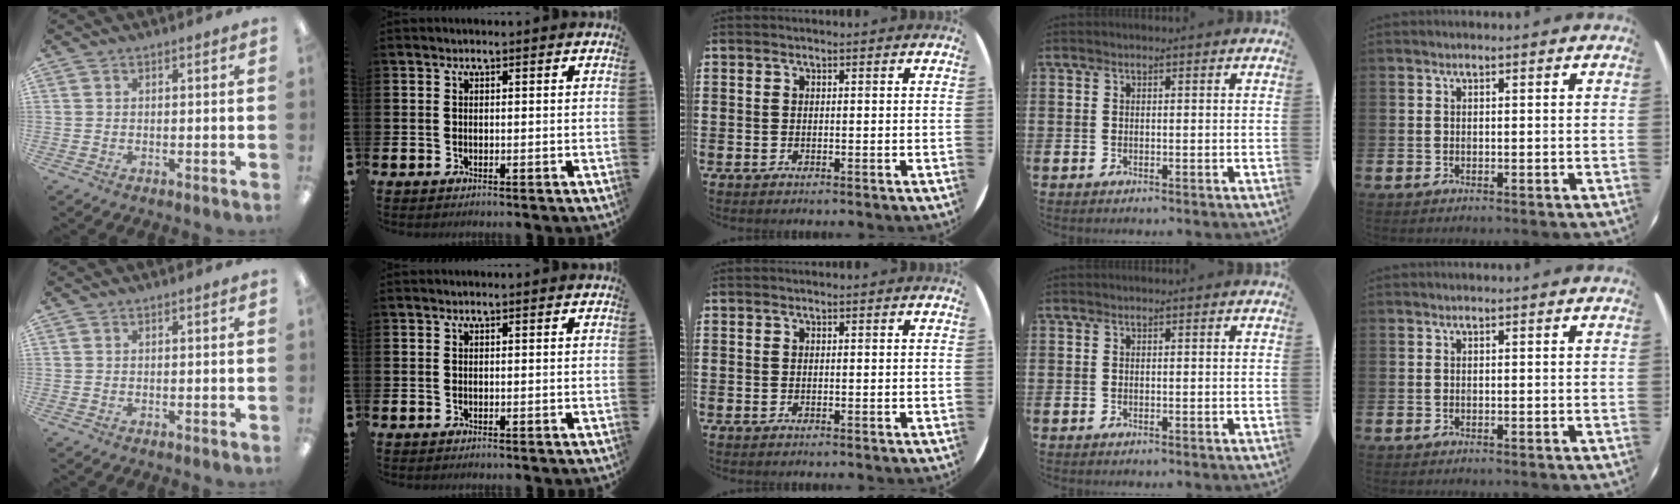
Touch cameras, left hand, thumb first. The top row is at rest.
{}